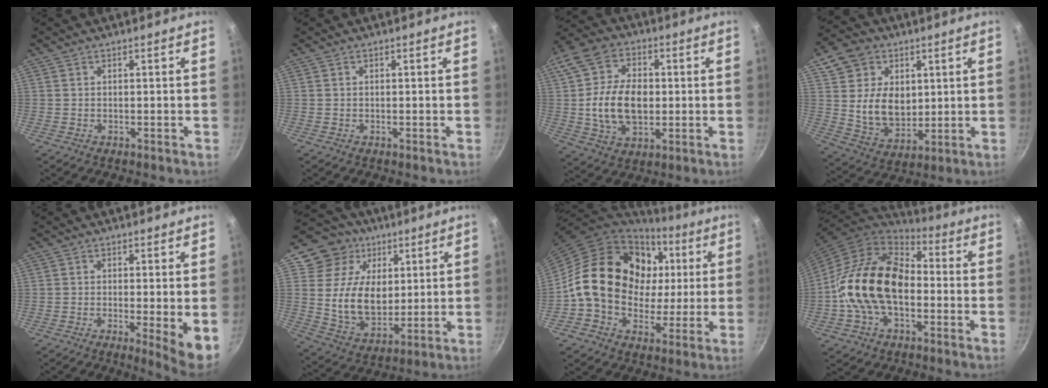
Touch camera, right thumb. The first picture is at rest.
{"total": 0.0}
{"total": 17.4, "force": [0.2, 12.2, 12.3], "torque": [-0.223, 0.017, 0.001]}
{"total": 13.7, "force": [3.1, 10.8, 7.8], "torque": [-0.104, -0.019, 0.062]}
{"total": 6.1, "force": [-0.7, 0.8, 6.0], "torque": [-0.085, -0.018, -0.008]}
{"total": 16.7, "force": [5.4, 13.5, 8.4], "torque": [-0.106, -0.022, 0.098]}
{"total": 22.2, "force": [2.8, 17.6, 13.2], "torque": [-0.201, 0.020, 0.047]}
{"total": 19.1, "force": [-2.3, 13.0, 13.8], "torque": [-0.229, 0.045, -0.054]}